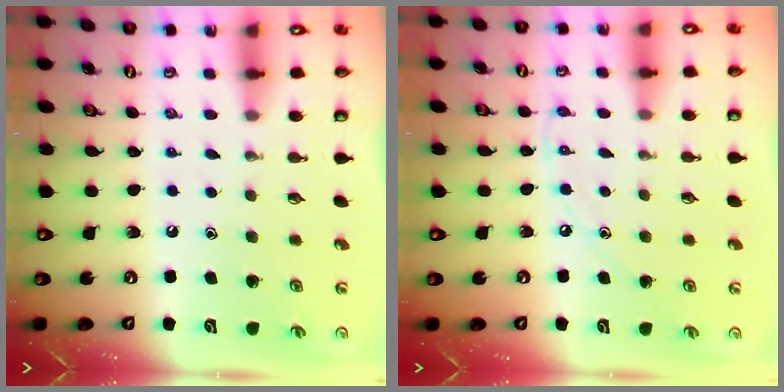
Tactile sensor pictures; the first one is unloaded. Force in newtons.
{"total": 6.2, "press": 6.2, "slide": 0.6}